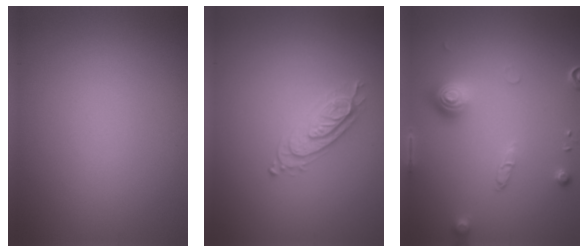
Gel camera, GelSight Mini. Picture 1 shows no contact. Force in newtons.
{"total": 2.2, "press": 2.1, "slide": 0.6}
{"total": 3.0, "press": 2.8, "slide": 1.1}